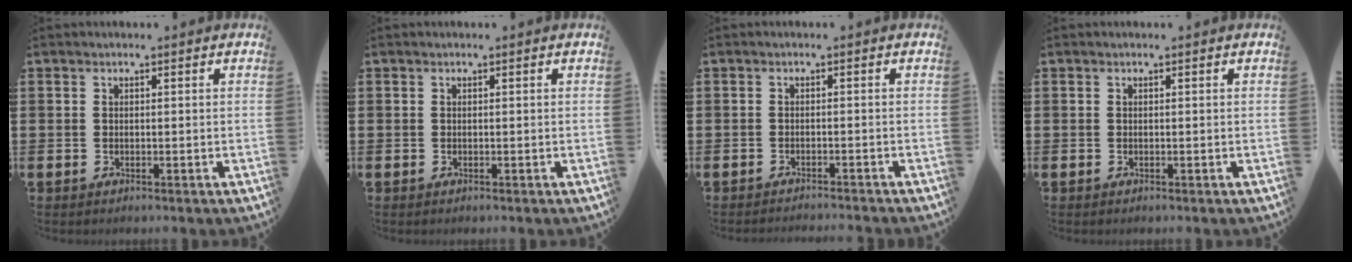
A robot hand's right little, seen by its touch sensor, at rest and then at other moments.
{"total": 0.0}
{"total": 1.0, "force": [-1.0, -0.2, 0.0], "torque": [0.000, 0.000, -0.021]}
{"total": 0.0}